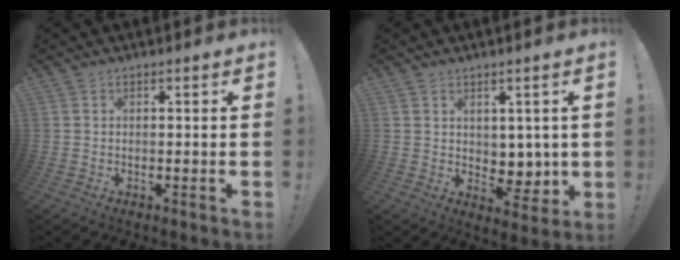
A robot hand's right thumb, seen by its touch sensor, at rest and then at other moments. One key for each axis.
{"total": 6.8, "fx": 2.3, "fy": 5.7, "fz": 2.8, "tx": -0.024, "ty": -0.023, "tz": 0.052}